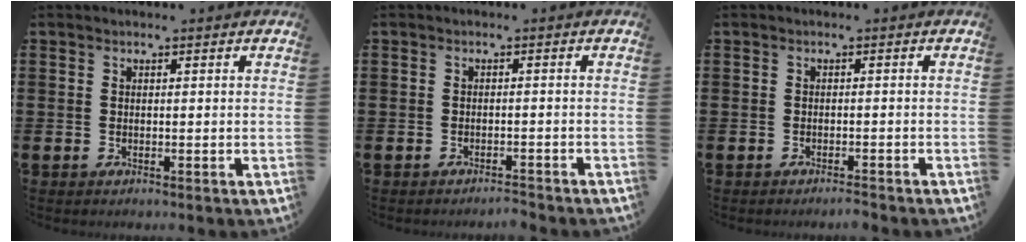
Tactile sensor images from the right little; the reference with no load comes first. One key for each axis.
{"total": 1.3, "fx": -1.2, "fy": -0.1, "fz": 0.2, "tx": -0.005, "ty": 0.002, "tz": -0.025}
{"total": 1.0, "fx": -0.9, "fy": -0.1, "fz": 0.3, "tx": -0.005, "ty": -0.002, "tz": -0.018}